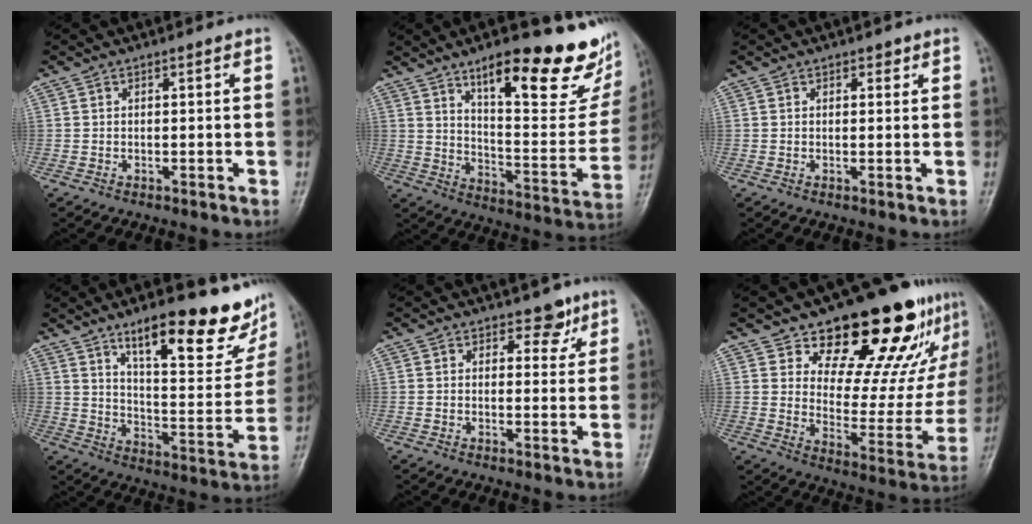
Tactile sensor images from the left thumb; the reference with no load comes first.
{"total": 26.0, "force": [16.1, 7.8, 18.9], "torque": [-0.215, -0.076, 0.241]}
{"total": 1.2, "force": [0.8, 0.7, 0.5], "torque": [0.004, -0.004, 0.007]}
{"total": 21.9, "force": [14.5, 6.6, 15.0], "torque": [-0.160, -0.078, 0.219]}
{"total": 3.6, "force": [2.5, 2.3, 1.3], "torque": [0.011, -0.014, 0.032]}
{"total": 23.0, "force": [15.8, 10.1, 13.3], "torque": [-0.125, -0.094, 0.225]}